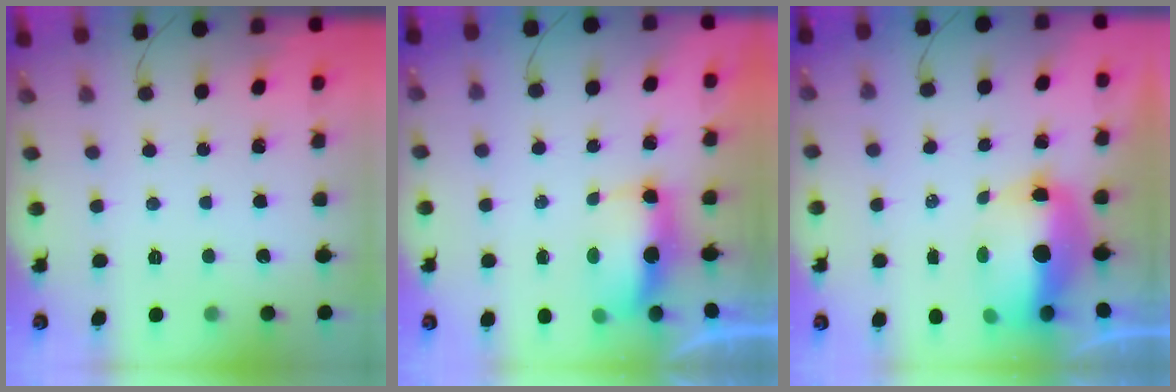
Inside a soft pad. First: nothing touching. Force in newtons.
{"total": 6.4, "press": 6.4, "slide": 0.6}
{"total": 12.2, "press": 11.8, "slide": 2.8}